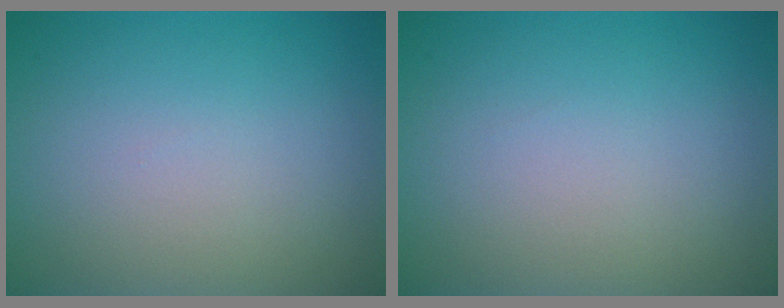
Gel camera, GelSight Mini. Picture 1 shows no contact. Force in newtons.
{"total": 0.0}